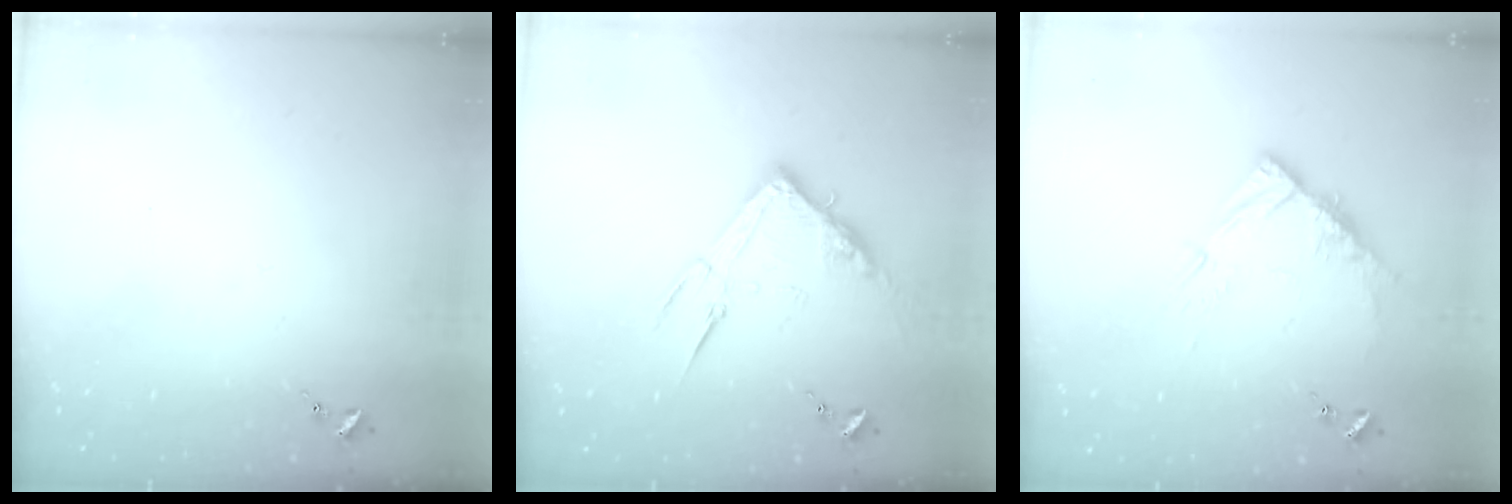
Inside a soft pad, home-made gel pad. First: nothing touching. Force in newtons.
{"total": 13.9, "press": 13.8, "slide": 0.9}
{"total": 10.7, "press": 10.7, "slide": 0.9}